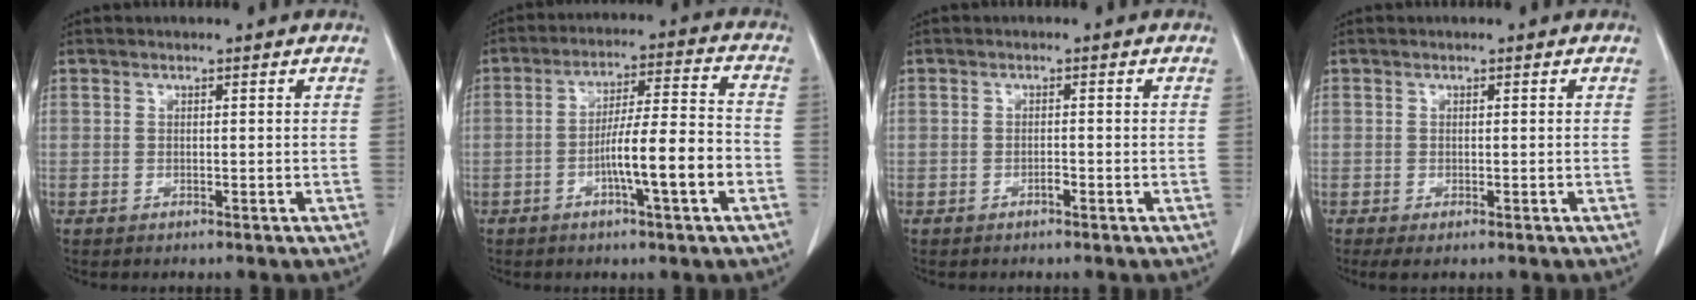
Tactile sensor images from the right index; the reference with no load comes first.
{"total": 10.6, "force": [-3.6, 0.4, 9.9], "torque": [-0.166, 0.009, -0.060]}
{"total": 0.8, "force": [-0.5, 0.2, 0.5], "torque": [-0.010, 0.002, -0.009]}
{"total": 1.8, "force": [-0.8, 0.3, 1.6], "torque": [-0.027, -0.006, -0.008]}